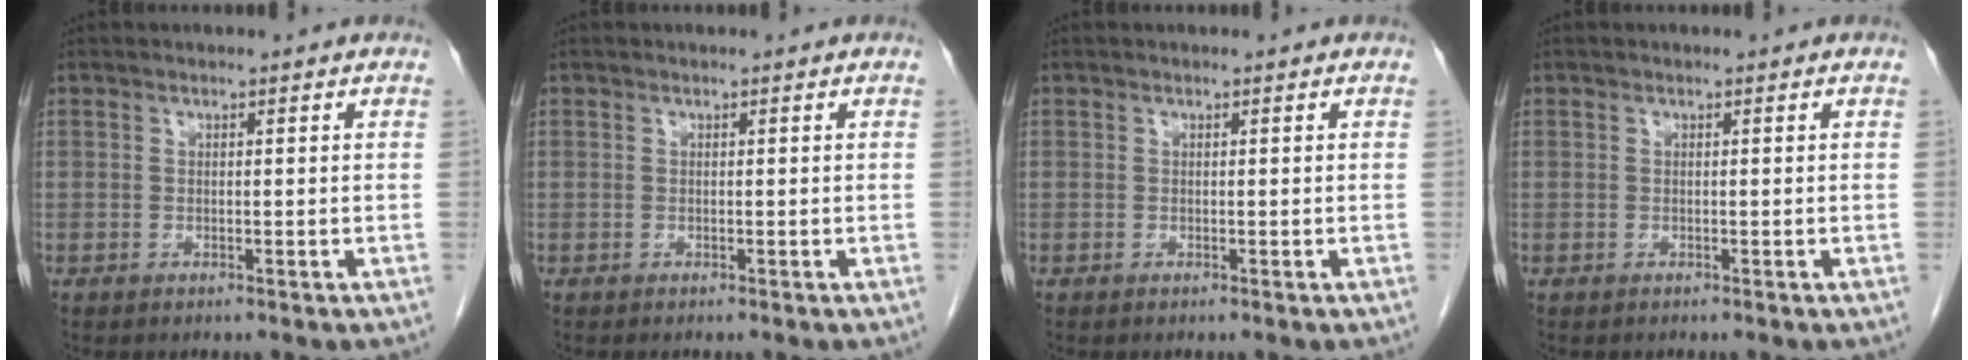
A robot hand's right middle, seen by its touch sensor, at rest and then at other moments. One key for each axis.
{"total": 0.0}
{"total": 0.0}
{"total": 0.0}